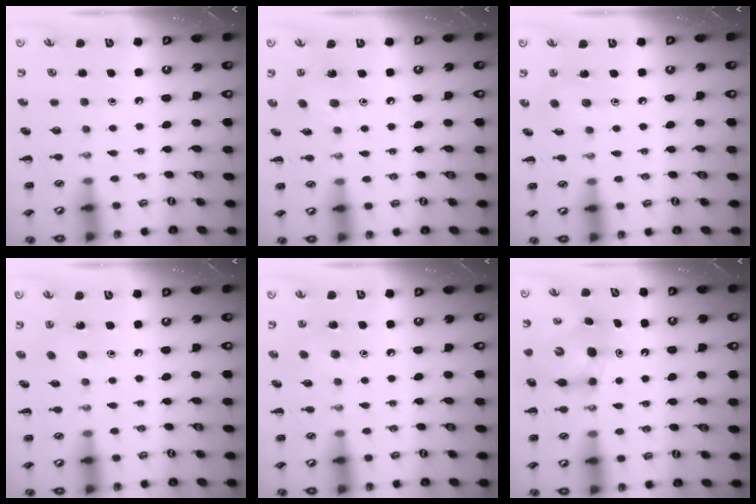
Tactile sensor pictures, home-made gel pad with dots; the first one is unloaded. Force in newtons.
{"total": 3.9, "press": 3.8, "slide": 0.9}
{"total": 2.7, "press": 2.6, "slide": 0.6}
{"total": 5.6, "press": 5.5, "slide": 1.2}
{"total": 6.2, "press": 6.0, "slide": 1.5}
{"total": 6.2, "press": 6.0, "slide": 1.3}